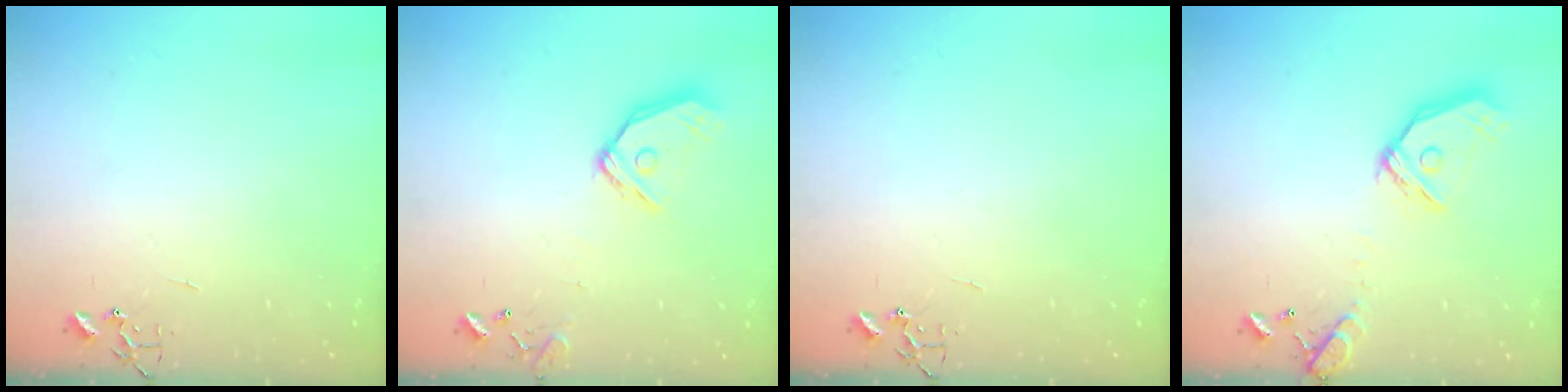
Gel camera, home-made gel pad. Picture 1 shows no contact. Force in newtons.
{"total": 14.2, "press": 14.0, "slide": 2.3}
{"total": 0.0}
{"total": 16.5, "press": 16.3, "slide": 2.4}